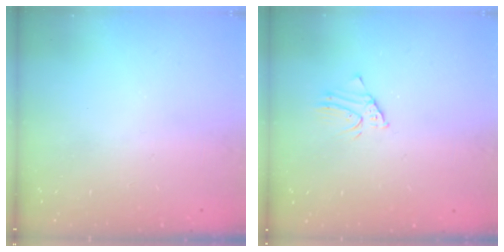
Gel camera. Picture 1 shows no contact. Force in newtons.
{"total": 2.3, "press": 2.3, "slide": 0.1}